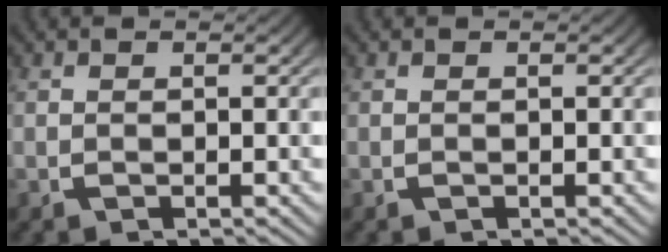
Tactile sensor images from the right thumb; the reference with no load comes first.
{"total": 0.0}